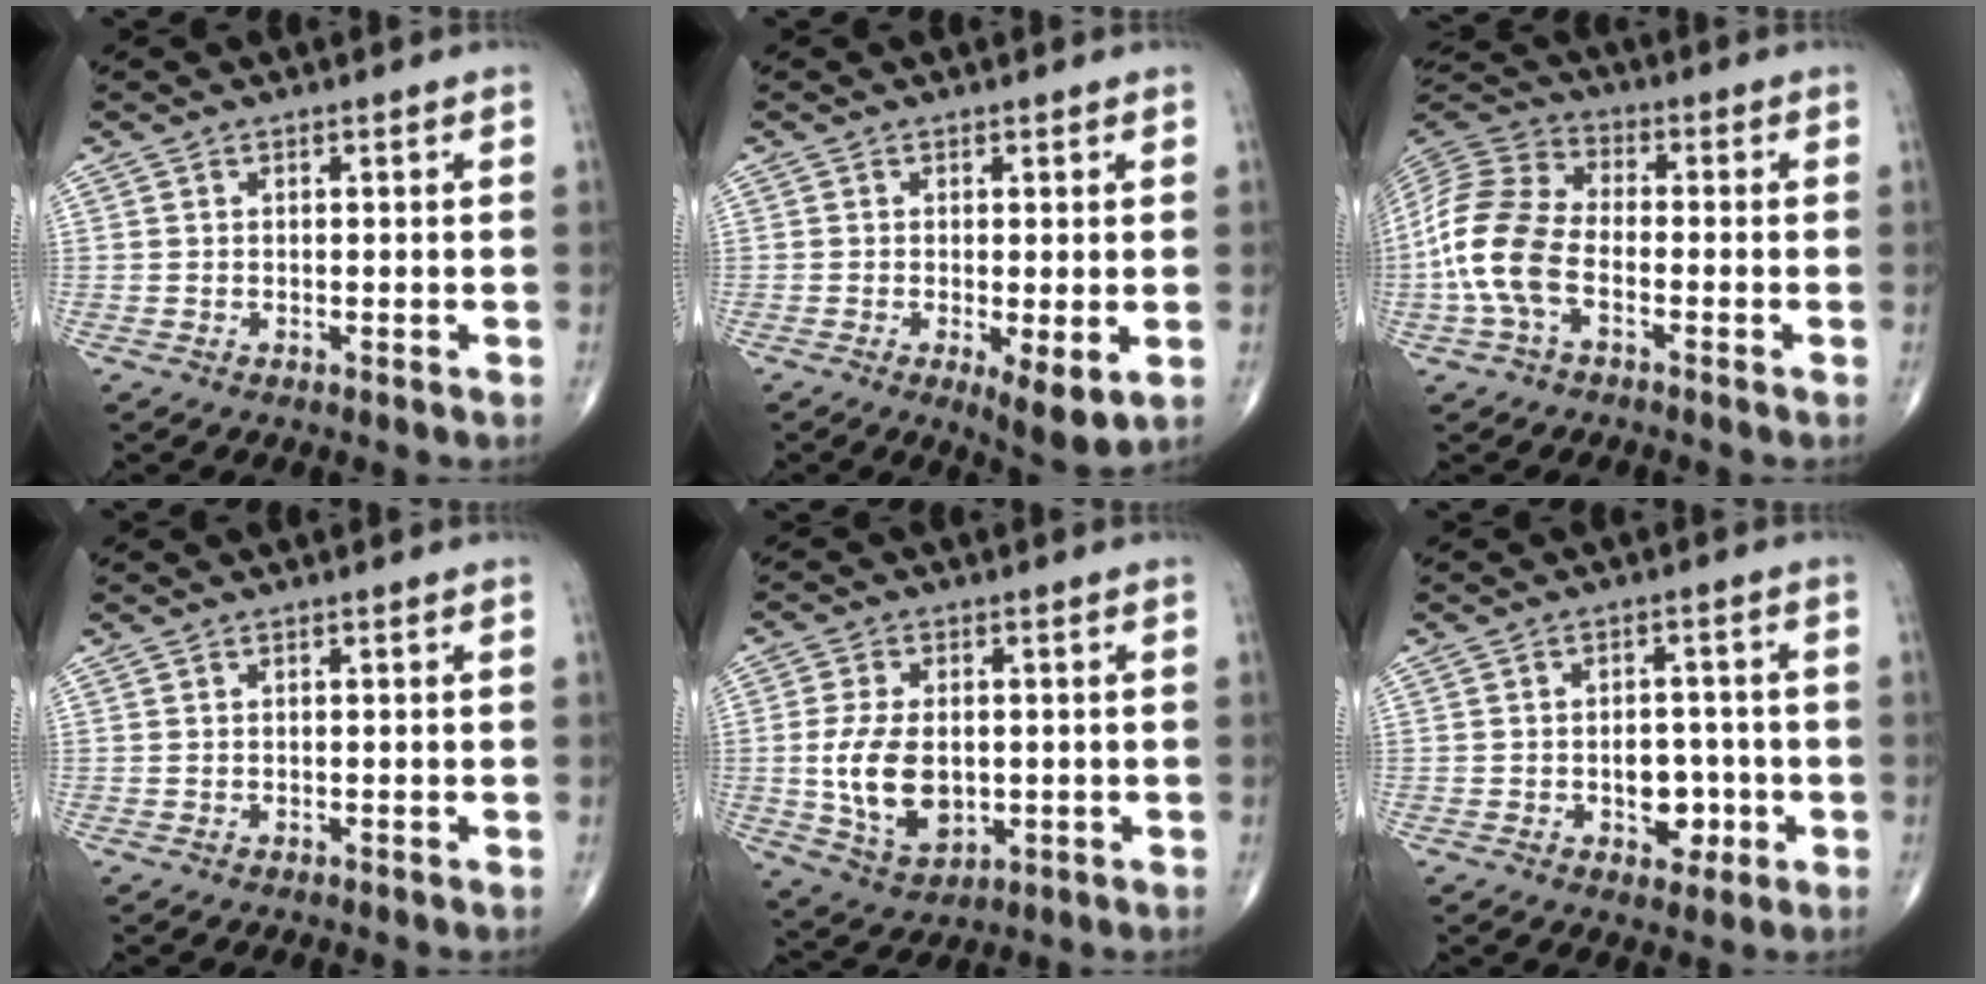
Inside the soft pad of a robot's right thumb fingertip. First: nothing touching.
{"total": 5.8, "force": [-1.3, 1.7, 5.4], "torque": [-0.086, -0.019, -0.018]}
{"total": 13.1, "force": [-3.3, 7.5, 10.2], "torque": [-0.220, 0.031, -0.074]}
{"total": 0.0}
{"total": 11.4, "force": [-0.6, 7.1, 8.9], "torque": [-0.157, -0.008, 0.002]}
{"total": 6.2, "force": [-1.6, 4.2, 4.2], "torque": [-0.023, 0.014, -0.017]}